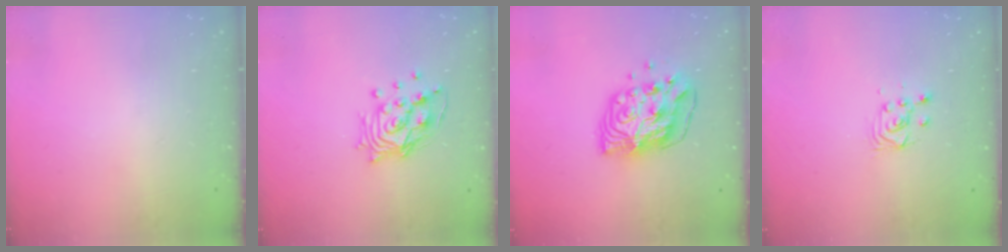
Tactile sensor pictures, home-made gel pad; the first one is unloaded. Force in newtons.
{"total": 12.8, "press": 12.8, "slide": 1.3}
{"total": 10.6, "press": 10.5, "slide": 1.6}
{"total": 4.1, "press": 4.0, "slide": 0.7}